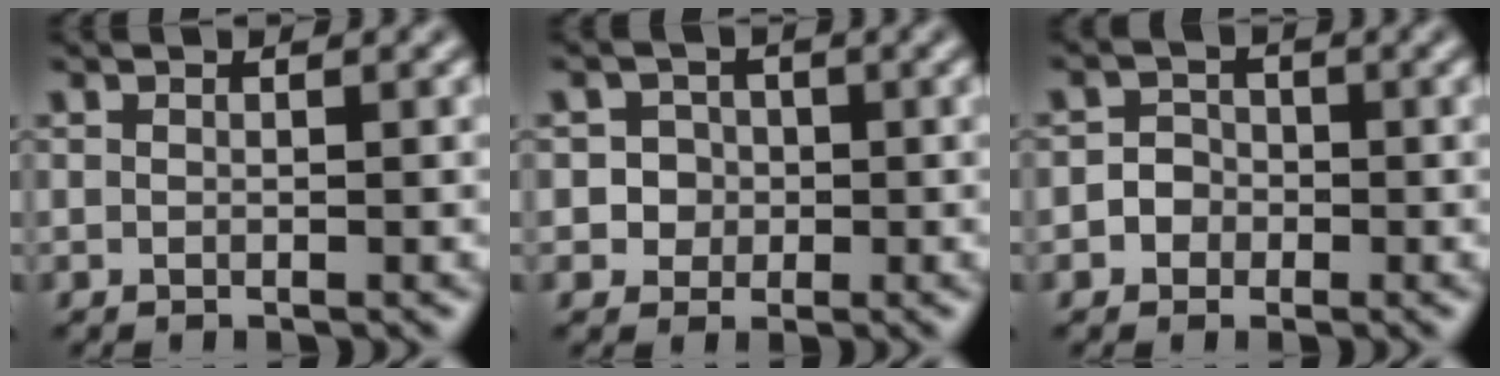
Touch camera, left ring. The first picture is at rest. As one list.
[{"total": 2.7, "force": [0.0, 2.6, 0.7], "torque": [0.012, 0.009, -0.006]}, {"total": 2.1, "force": [-0.6, 1.9, 0.4], "torque": [0.019, 0.005, -0.021]}]